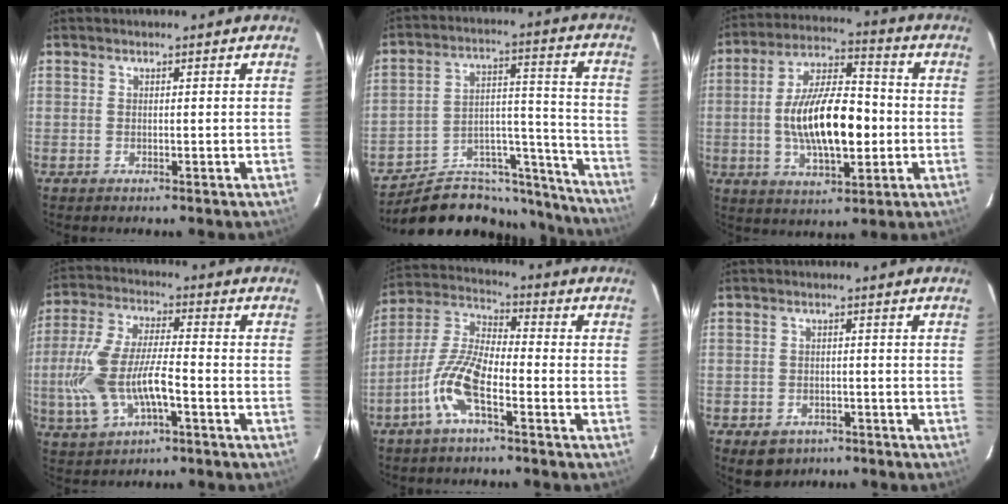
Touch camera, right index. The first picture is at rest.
{"total": 23.5, "force": [-20.6, 9.0, 6.8], "torque": [-0.102, 0.062, -0.281]}
{"total": 16.7, "force": [-2.0, 7.0, 15.0], "torque": [-0.276, 0.009, -0.033]}
{"total": 14.7, "force": [-4.2, 6.0, 12.7], "torque": [-0.276, -0.003, -0.073]}
{"total": 10.5, "force": [-5.2, 3.0, 8.7], "torque": [-0.192, 0.002, -0.107]}
{"total": 5.9, "force": [-3.6, 4.3, 2.0], "torque": [-0.046, 0.006, -0.042]}